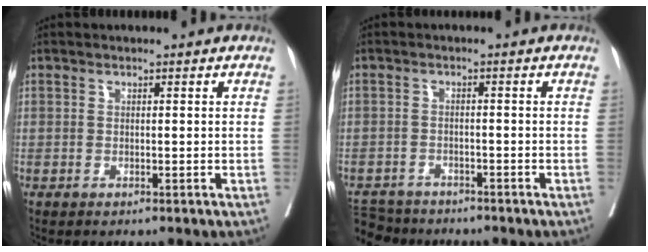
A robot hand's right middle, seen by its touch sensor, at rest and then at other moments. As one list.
[{"total": 6.3, "force": [-5.8, 2.2, 0.4], "torque": [-0.011, -0.004, -0.096]}]